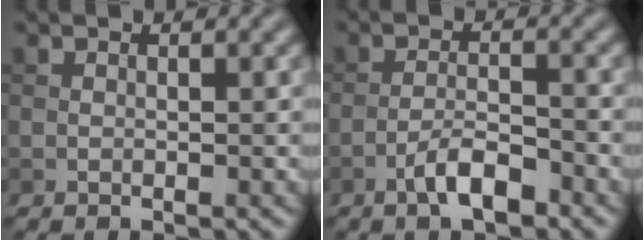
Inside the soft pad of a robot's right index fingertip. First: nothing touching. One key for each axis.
{"total": 3.3, "fx": -2.1, "fy": 0.9, "fz": 2.3, "tx": -0.043, "ty": 0.008, "tz": -0.043}